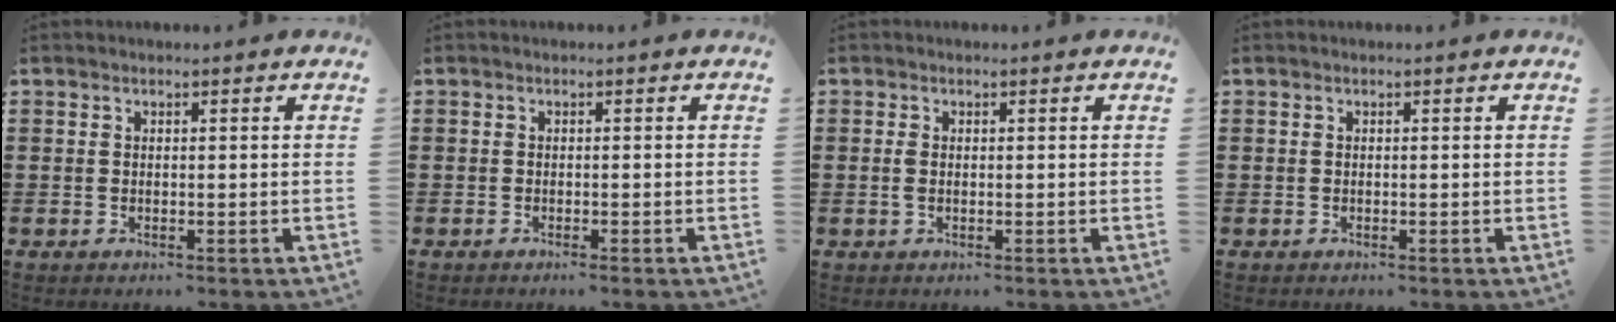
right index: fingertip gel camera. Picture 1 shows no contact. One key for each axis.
{"total": 0.6, "fx": -0.6, "fy": 0.0, "fz": 0.2, "tx": -0.006, "ty": -0.003, "tz": -0.012}
{"total": 1.3, "fx": -0.1, "fy": 0.6, "fz": 1.2, "tx": -0.031, "ty": -0.001, "tz": -0.005}
{"total": 0.0}